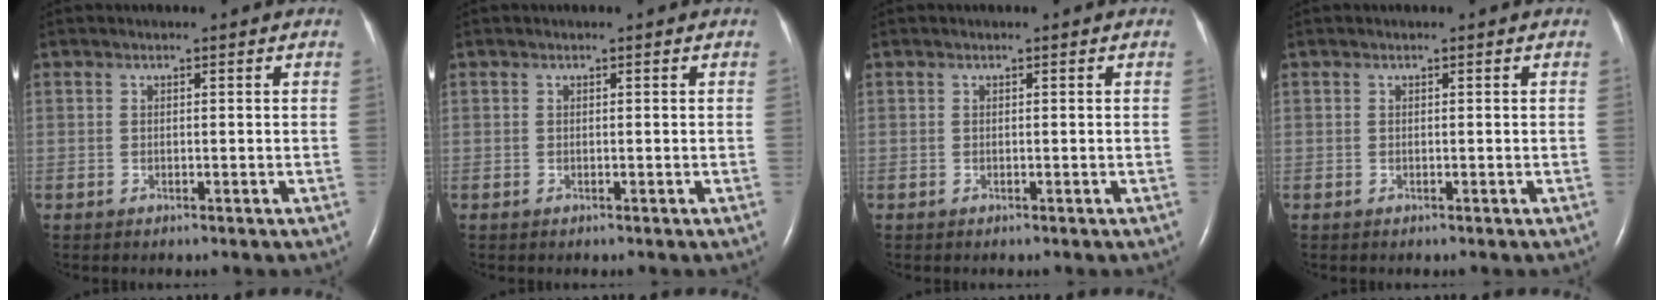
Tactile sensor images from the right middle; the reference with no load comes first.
{"total": 0.0}
{"total": 0.0}
{"total": 0.0}